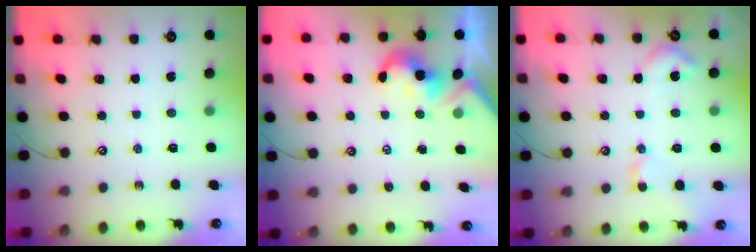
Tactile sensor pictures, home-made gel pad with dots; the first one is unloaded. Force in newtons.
{"total": 2.1, "press": 2.1, "slide": 0.4}
{"total": 4.4, "press": 4.4, "slide": 0.8}